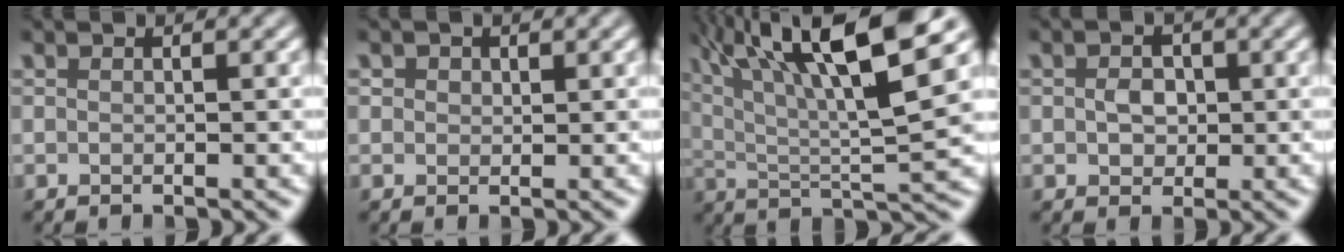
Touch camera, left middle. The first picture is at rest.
{"total": 0.8, "force": [0.3, 0.7, 0.0], "torque": [0.000, -0.003, 0.003]}
{"total": 13.1, "force": [6.7, 2.9, 10.8], "torque": [-0.174, 0.017, 0.113]}
{"total": 2.0, "force": [-0.1, 1.7, 1.0], "torque": [-0.020, -0.002, -0.005]}